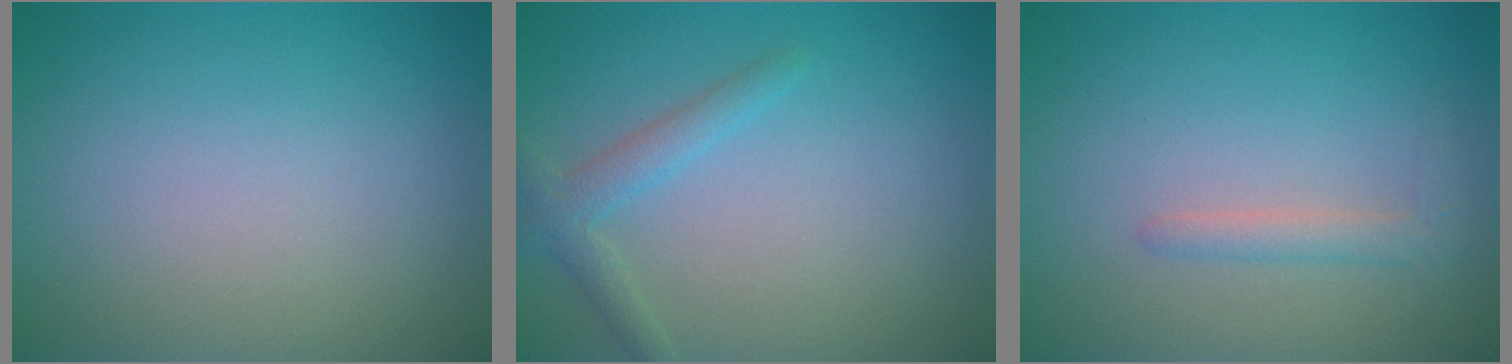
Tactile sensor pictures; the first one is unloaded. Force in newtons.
{"total": 2.1, "press": 2.1, "slide": 0.1}
{"total": 1.5, "press": 1.5, "slide": 0.2}